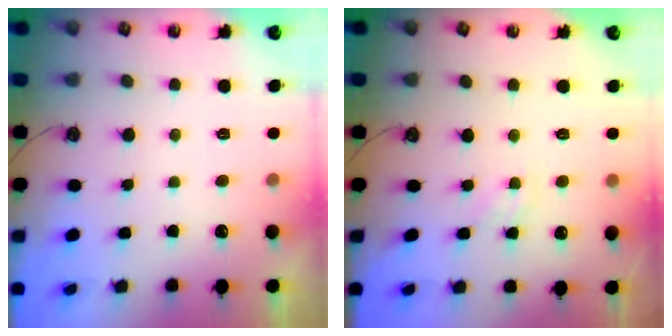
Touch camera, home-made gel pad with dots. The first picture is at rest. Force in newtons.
{"total": 0.9, "press": 0.9, "slide": 0.2}